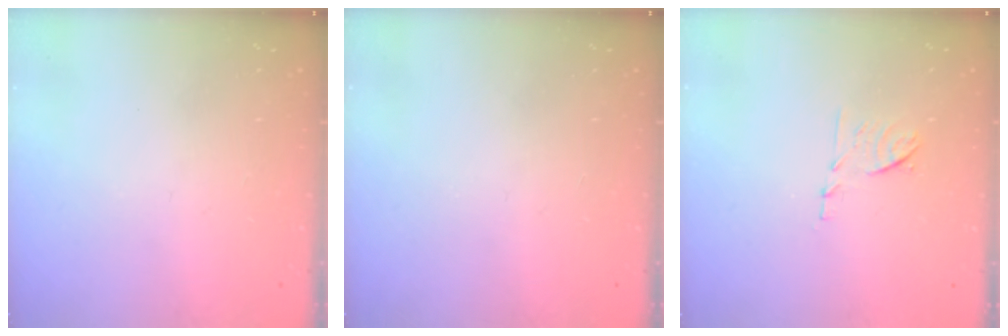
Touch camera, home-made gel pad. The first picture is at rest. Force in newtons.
{"total": 0.0}
{"total": 6.9, "press": 6.8, "slide": 1.0}